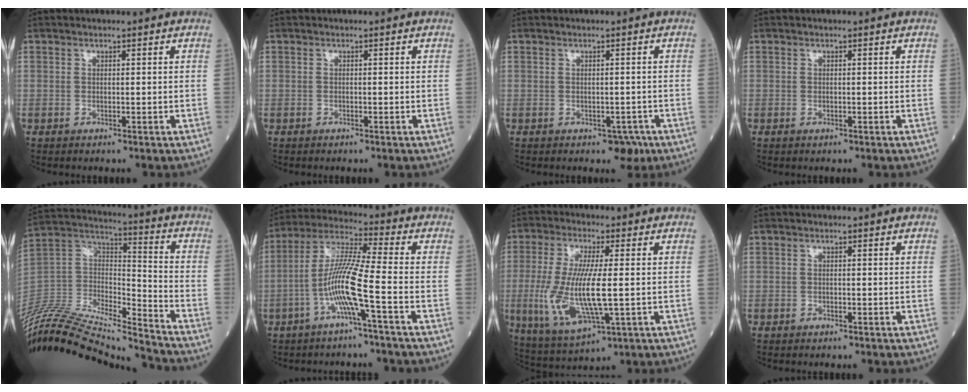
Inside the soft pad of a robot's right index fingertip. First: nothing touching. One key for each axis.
{"total": 0.0}
{"total": 2.2, "fx": -1.1, "fy": 1.4, "fz": 1.3, "tx": -0.009, "ty": 0.001, "tz": -0.007}
{"total": 0.0}
{"total": 25.5, "fx": -24.1, "fy": 1.5, "fz": 8.3, "tx": -0.188, "ty": -0.003, "tz": -0.416}
{"total": 9.3, "fx": -3.3, "fy": -0.5, "fz": 8.7, "tx": -0.176, "ty": 0.010, "tz": -0.070}
{"total": 12.5, "fx": -1.2, "fy": 2.8, "fz": 12.1, "tx": -0.263, "ty": -0.016, "tz": -0.016}
{"total": 0.0}